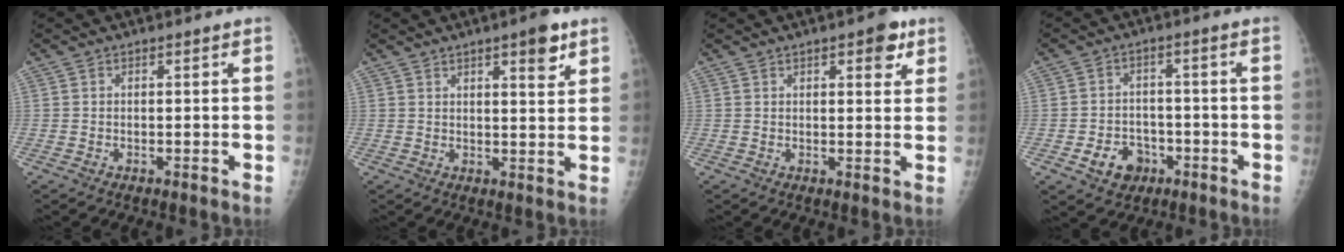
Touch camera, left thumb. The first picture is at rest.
{"total": 5.8, "force": [3.5, 1.5, 4.4], "torque": [-0.051, -0.018, 0.047]}
{"total": 5.0, "force": [2.7, 2.1, 3.7], "torque": [-0.029, -0.009, 0.028]}
{"total": 6.7, "force": [-3.0, 5.2, 2.9], "torque": [-0.025, 0.024, -0.042]}